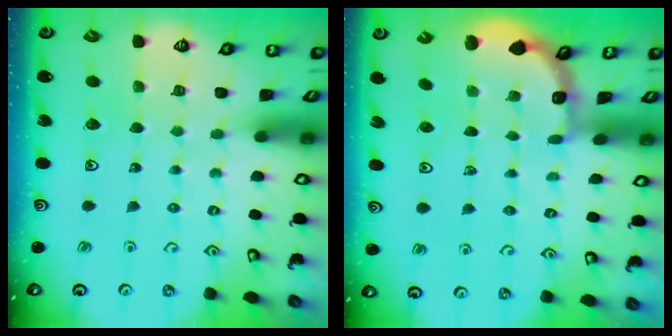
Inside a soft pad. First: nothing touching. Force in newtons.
{"total": 1.9, "press": 1.9, "slide": 0.2}